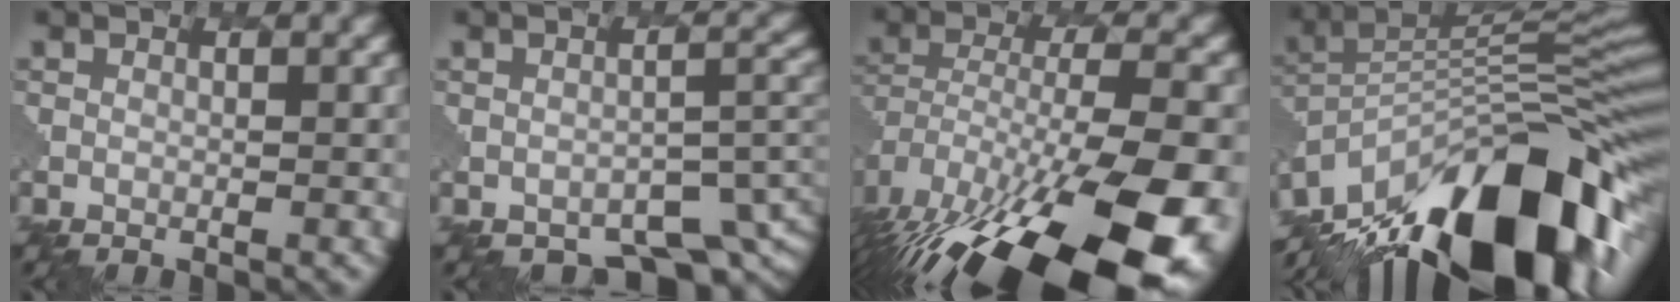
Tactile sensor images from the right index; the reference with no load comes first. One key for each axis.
{"total": 4.1, "fx": -3.5, "fy": 1.7, "fz": 1.4, "tx": -0.010, "ty": -0.006, "tz": -0.048}
{"total": 19.0, "fx": -11.4, "fy": 9.0, "fz": 12.3, "tx": -0.217, "ty": -0.059, "tz": -0.143}
{"total": 14.7, "fx": -8.9, "fy": 6.1, "fz": 10.0, "tx": -0.190, "ty": 0.026, "tz": -0.168}